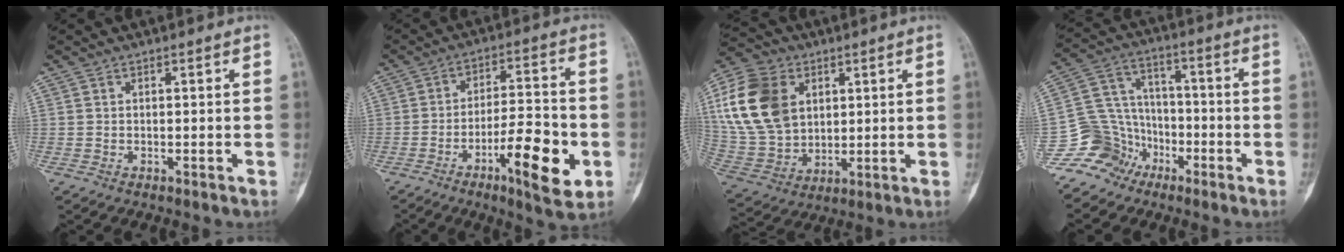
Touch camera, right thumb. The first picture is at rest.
{"total": 13.8, "force": [-5.0, 3.9, 12.3], "torque": [-0.186, 0.024, -0.077]}
{"total": 18.7, "force": [5.2, 13.5, 11.8], "torque": [-0.225, -0.004, 0.106]}
{"total": 10.4, "force": [-6.5, 8.0, 1.4], "torque": [0.005, 0.071, -0.131]}